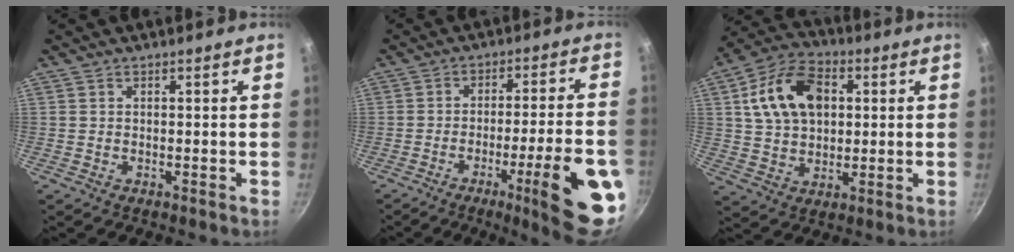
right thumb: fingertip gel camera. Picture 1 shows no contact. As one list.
[{"total": 16.8, "force": [-6.4, 2.3, 15.4], "torque": [-0.202, 0.024, -0.086]}, {"total": 15.2, "force": [3.6, 10.5, 10.4], "torque": [-0.164, 0.010, 0.053]}]